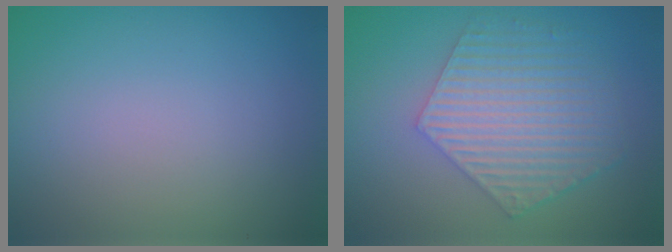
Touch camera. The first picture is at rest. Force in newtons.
{"total": 5.9, "press": 4.3, "slide": 4.0}